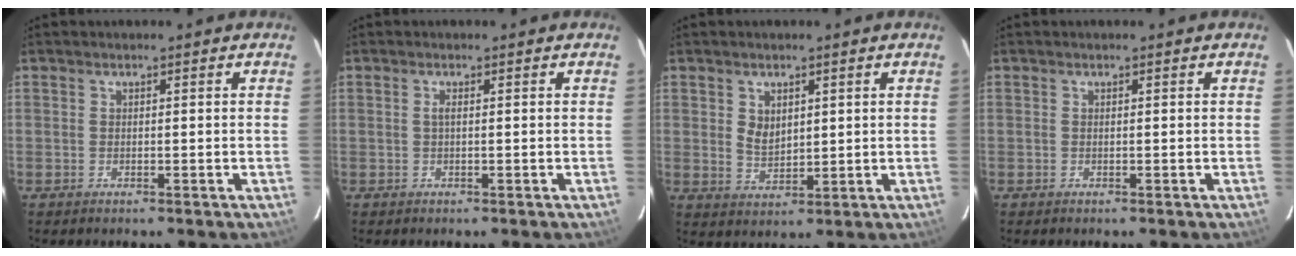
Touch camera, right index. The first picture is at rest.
{"total": 0.7, "force": [0.0, -0.1, 0.7], "torque": [-0.013, 0.002, -0.002]}
{"total": 4.3, "force": [1.2, 3.0, 2.7], "torque": [-0.047, 0.000, 0.028]}
{"total": 0.0}